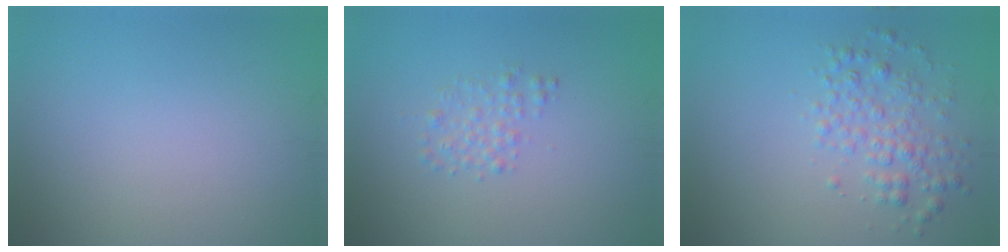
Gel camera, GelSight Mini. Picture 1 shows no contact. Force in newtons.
{"total": 1.5, "press": 1.5, "slide": 0.0}
{"total": 2.9, "press": 2.9, "slide": 0.0}